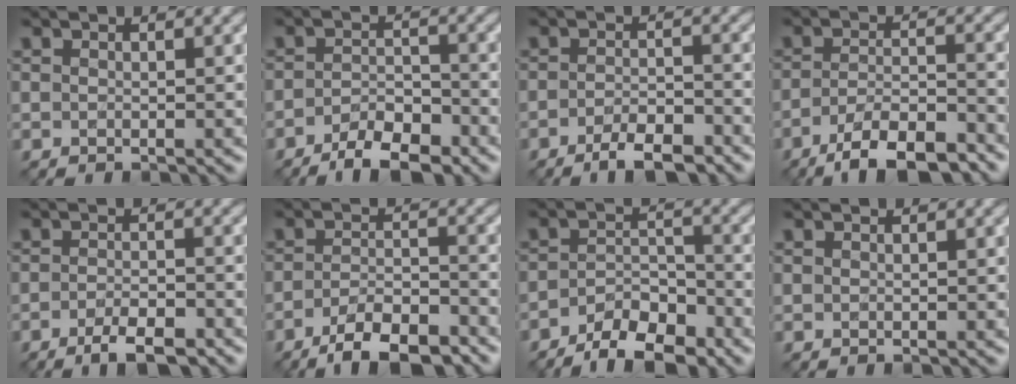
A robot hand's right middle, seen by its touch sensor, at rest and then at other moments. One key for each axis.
{"total": 4.9, "fx": -3.6, "fy": 1.5, "fz": 2.9, "tx": -0.048, "ty": 0.002, "tz": -0.063}
{"total": 4.0, "fx": -2.9, "fy": 1.1, "fz": 2.5, "tx": -0.045, "ty": 0.003, "tz": -0.049}
{"total": 7.6, "fx": -5.6, "fy": 2.1, "fz": 4.7, "tx": -0.078, "ty": -0.001, "tz": -0.096}
{"total": 3.6, "fx": -2.4, "fy": 1.0, "fz": 2.4, "tx": -0.045, "ty": 0.002, "tz": -0.041}
{"total": 6.7, "fx": -4.9, "fy": 2.0, "fz": 4.1, "tx": -0.069, "ty": -0.001, "tz": -0.085}
{"total": 5.6, "fx": -4.4, "fy": 1.9, "fz": 3.0, "tx": -0.045, "ty": 0.005, "tz": -0.075}
{"total": 0.0}